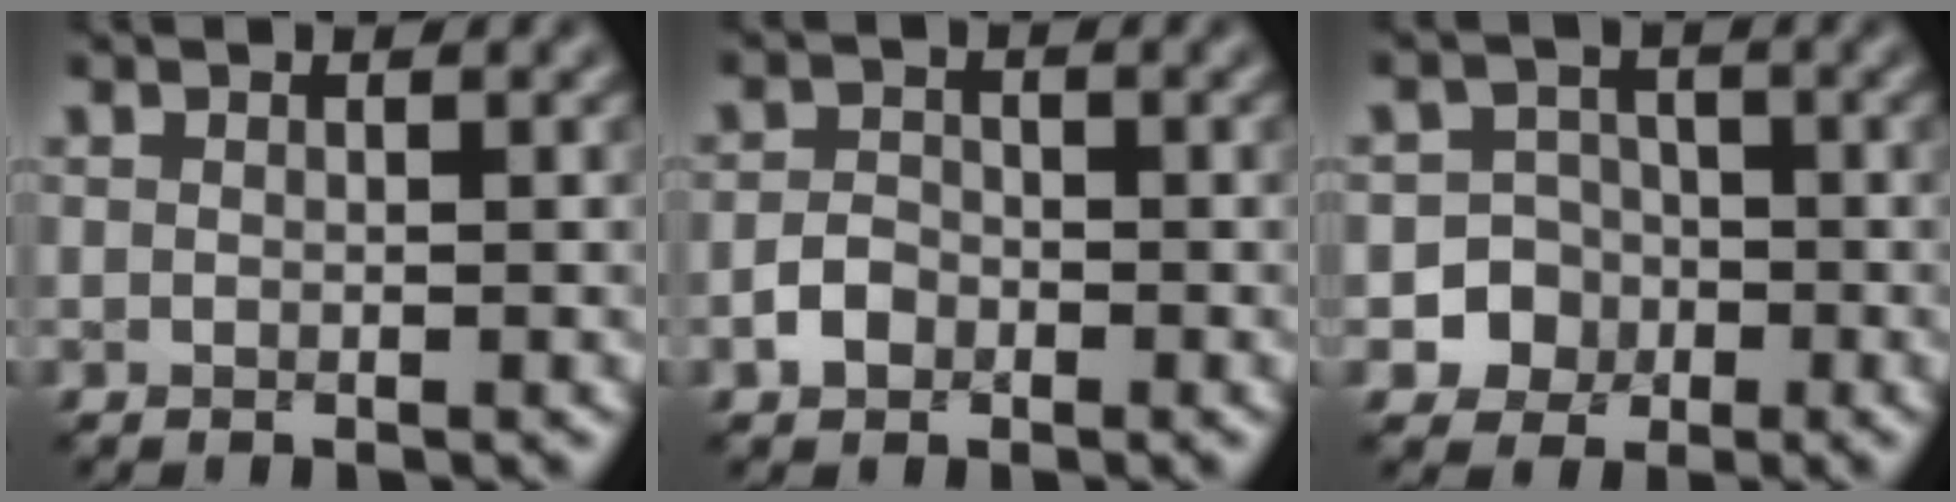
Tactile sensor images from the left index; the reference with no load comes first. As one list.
[{"total": 2.0, "force": [-1.0, 1.4, 0.9], "torque": [-0.013, 0.004, -0.024]}, {"total": 5.5, "force": [-2.0, 5.1, 0.6], "torque": [0.018, 0.005, -0.051]}]